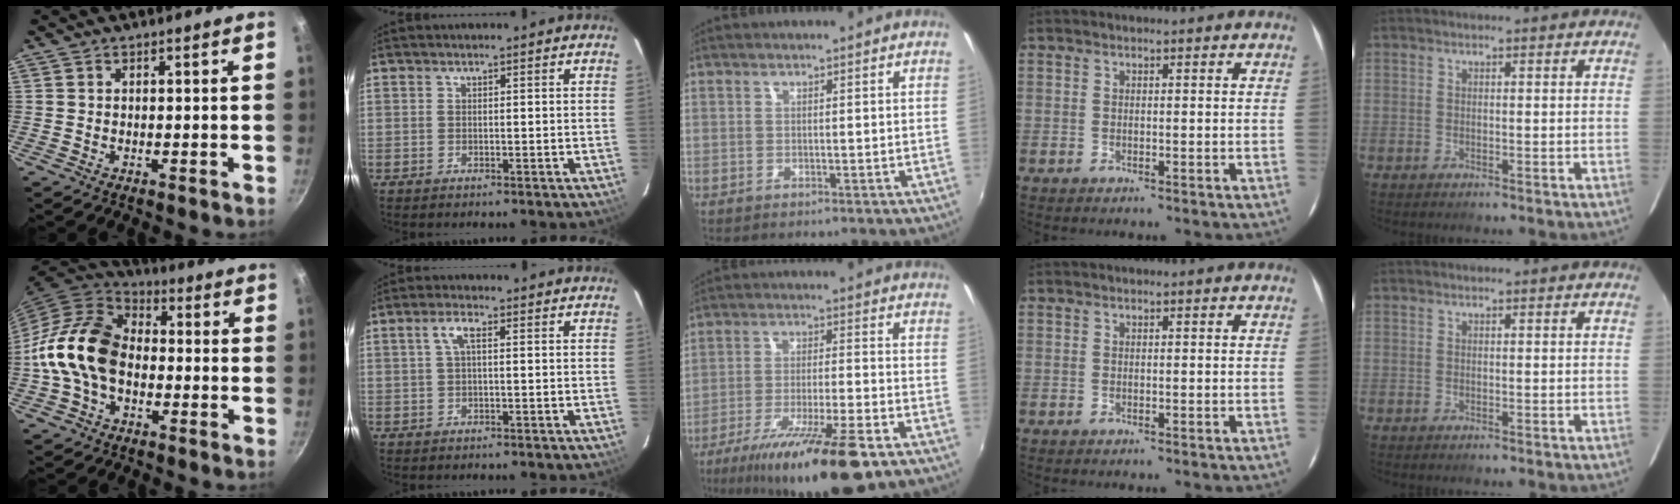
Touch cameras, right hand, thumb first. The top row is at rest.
{"thumb": {"total": 15.5, "force": [-2.1, 11.0, 10.7], "torque": [-0.170, 0.036, -0.055]}, "index": {"total": 2.7, "force": [0.5, 0.7, 2.6], "torque": [-0.054, 0.008, 0.010]}, "middle": {"total": 17.6, "force": [-11.3, 2.1, 13.3], "torque": [-0.240, -0.037, -0.184]}}